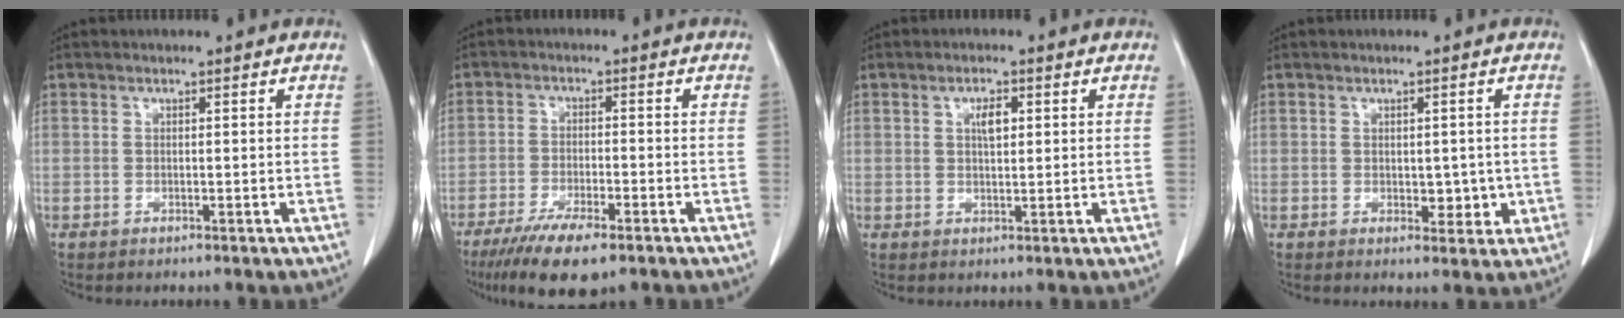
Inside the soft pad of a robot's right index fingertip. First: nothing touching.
{"total": 8.8, "force": [-6.0, 2.0, 6.1], "torque": [-0.107, -0.017, -0.098]}
{"total": 2.6, "force": [0.8, 0.9, 2.3], "torque": [-0.042, 0.000, 0.015]}
{"total": 2.7, "force": [-0.1, 1.7, 2.1], "torque": [-0.021, -0.002, 0.008]}